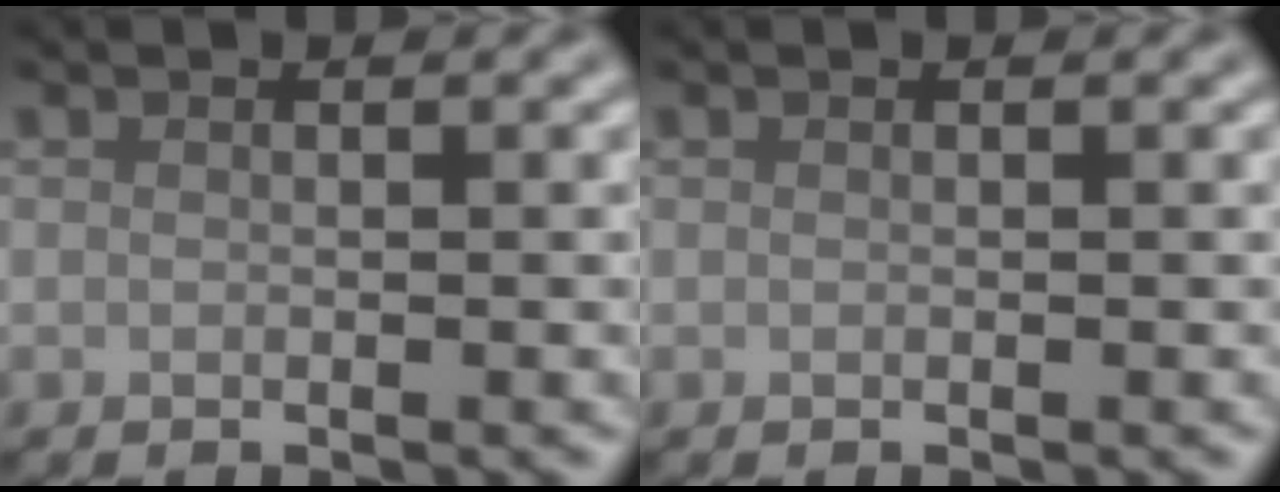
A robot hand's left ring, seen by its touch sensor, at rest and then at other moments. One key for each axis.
{"total": 0.0}